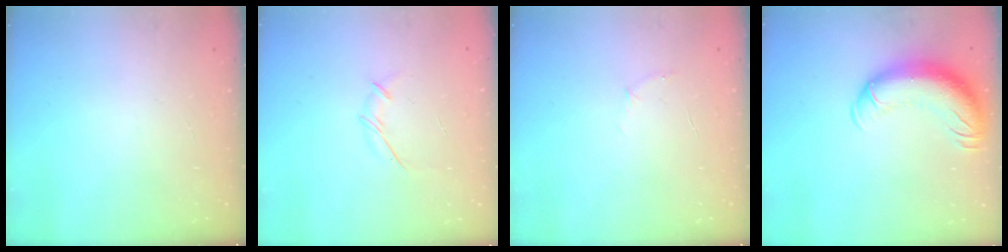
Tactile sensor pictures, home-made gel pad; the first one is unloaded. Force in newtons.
{"total": 3.8, "press": 3.7, "slide": 0.7}
{"total": 3.7, "press": 3.6, "slide": 1.0}
{"total": 14.6, "press": 14.2, "slide": 3.3}